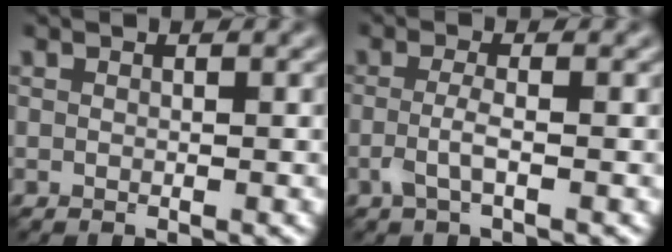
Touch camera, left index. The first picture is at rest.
{"total": 2.0, "force": [-0.6, 0.5, 1.8], "torque": [-0.040, -0.003, -0.016]}